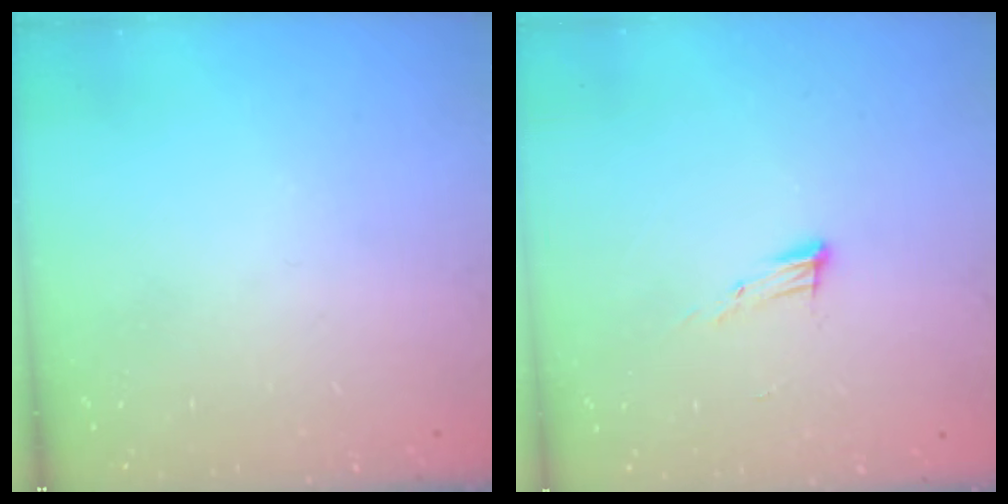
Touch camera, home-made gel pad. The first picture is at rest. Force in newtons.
{"total": 7.7, "press": 7.6, "slide": 1.2}